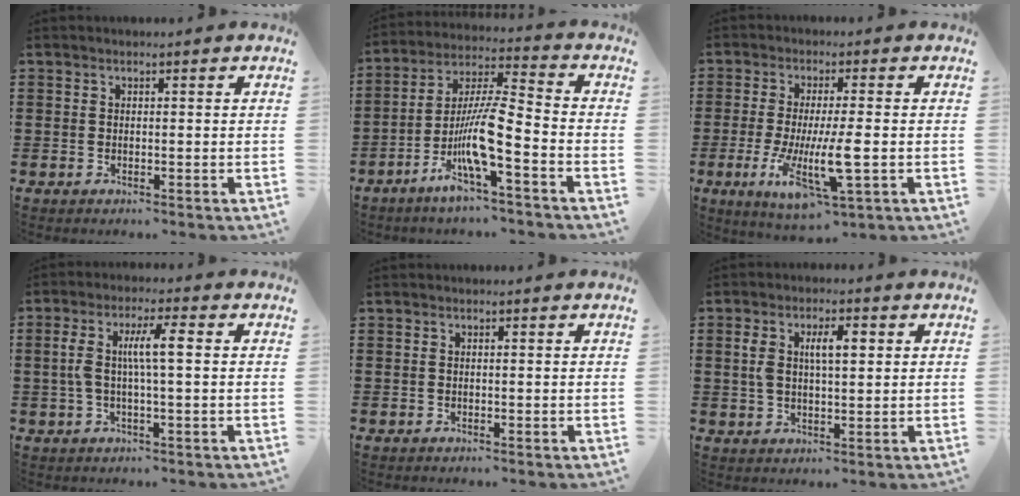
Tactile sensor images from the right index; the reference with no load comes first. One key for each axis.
{"total": 10.5, "fx": -4.7, "fy": 1.3, "fz": 9.2, "tx": -0.198, "ty": -0.020, "tz": -0.097}
{"total": 10.6, "fx": -2.5, "fy": 2.4, "fz": 10.0, "tx": -0.202, "ty": -0.022, "tz": -0.043}
{"total": 6.4, "fx": 0.5, "fy": 1.2, "fz": 6.3, "tx": -0.140, "ty": -0.004, "tz": -0.003}
{"total": 0.0}
{"total": 5.5, "fx": 1.3, "fy": 2.3, "fz": 4.8, "tx": -0.092, "ty": 0.008, "tz": 0.019}